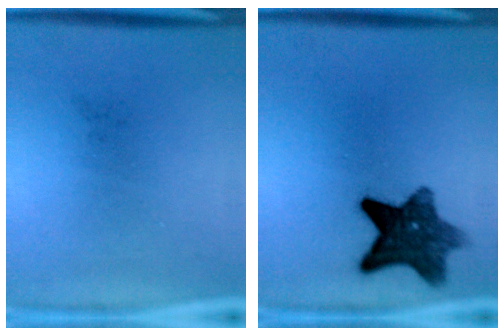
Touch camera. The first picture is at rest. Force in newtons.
{"total": 9.7}